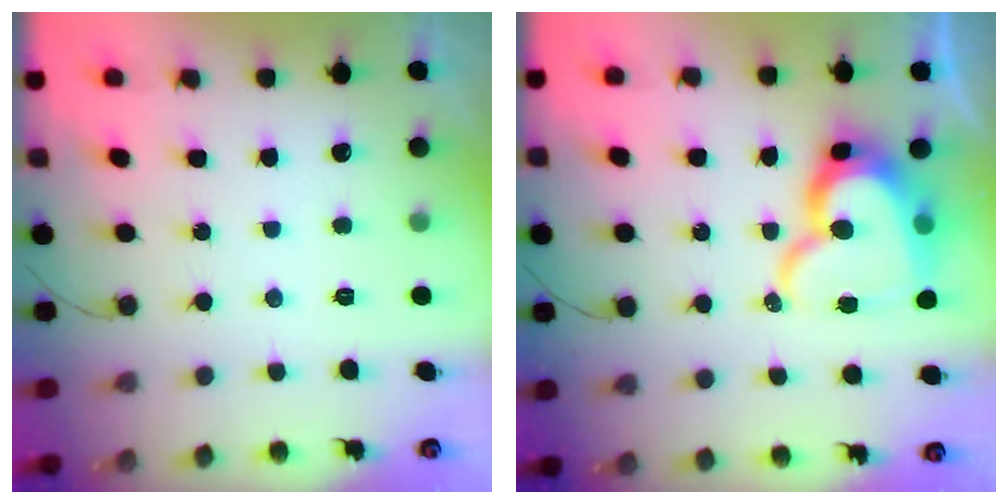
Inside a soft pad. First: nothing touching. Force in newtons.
{"total": 17.4, "press": 17.3, "slide": 1.6}